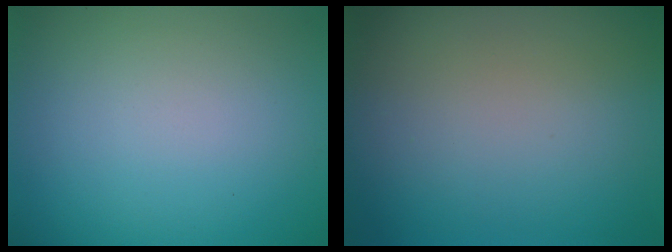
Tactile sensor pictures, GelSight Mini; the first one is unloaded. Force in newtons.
{"total": 0.0}